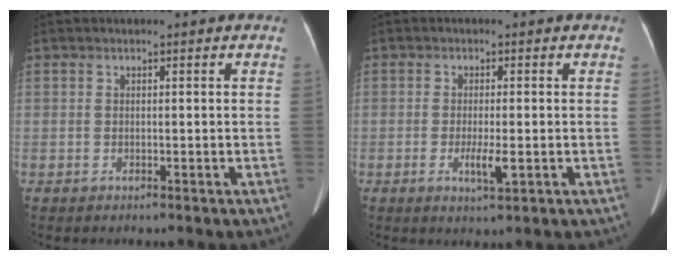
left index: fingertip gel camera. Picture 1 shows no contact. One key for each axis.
{"total": 3.1, "fx": -0.8, "fy": 0.5, "fz": 3.0, "tx": -0.055, "ty": -0.005, "tz": -0.011}